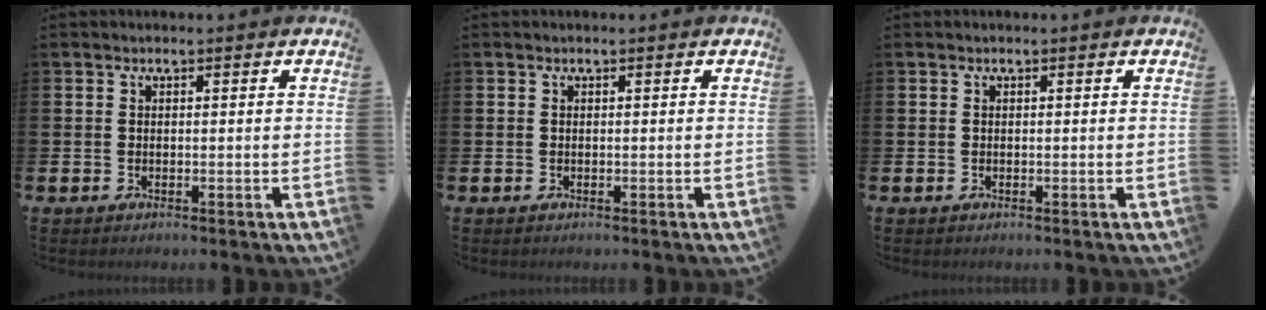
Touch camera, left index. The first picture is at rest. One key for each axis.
{"total": 0.0}
{"total": 0.0}